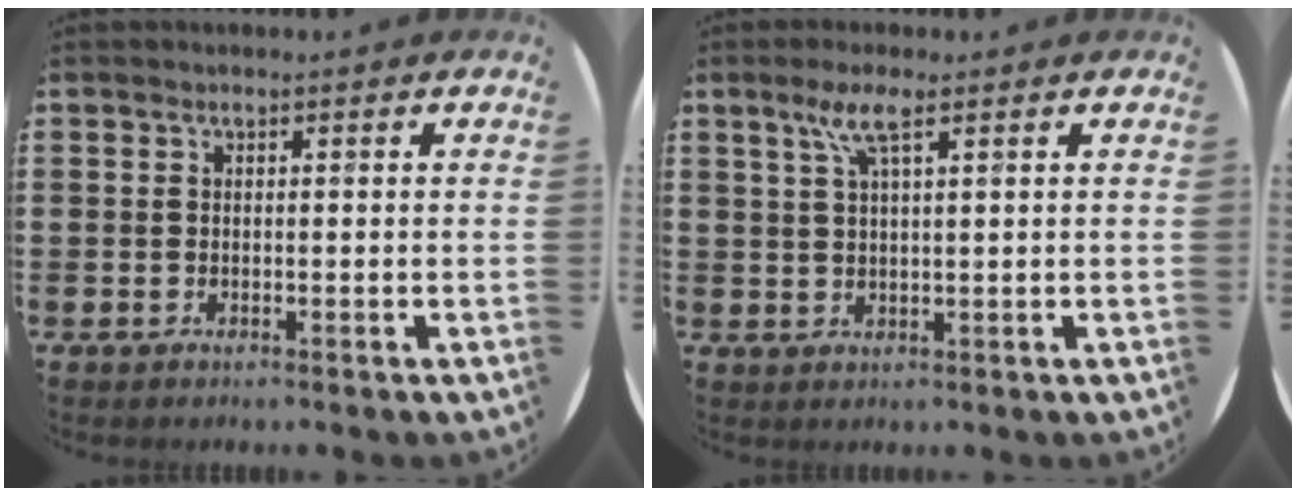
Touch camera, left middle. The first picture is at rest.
{"total": 4.0, "force": [2.2, 0.6, 3.3], "torque": [-0.069, 0.008, 0.036]}